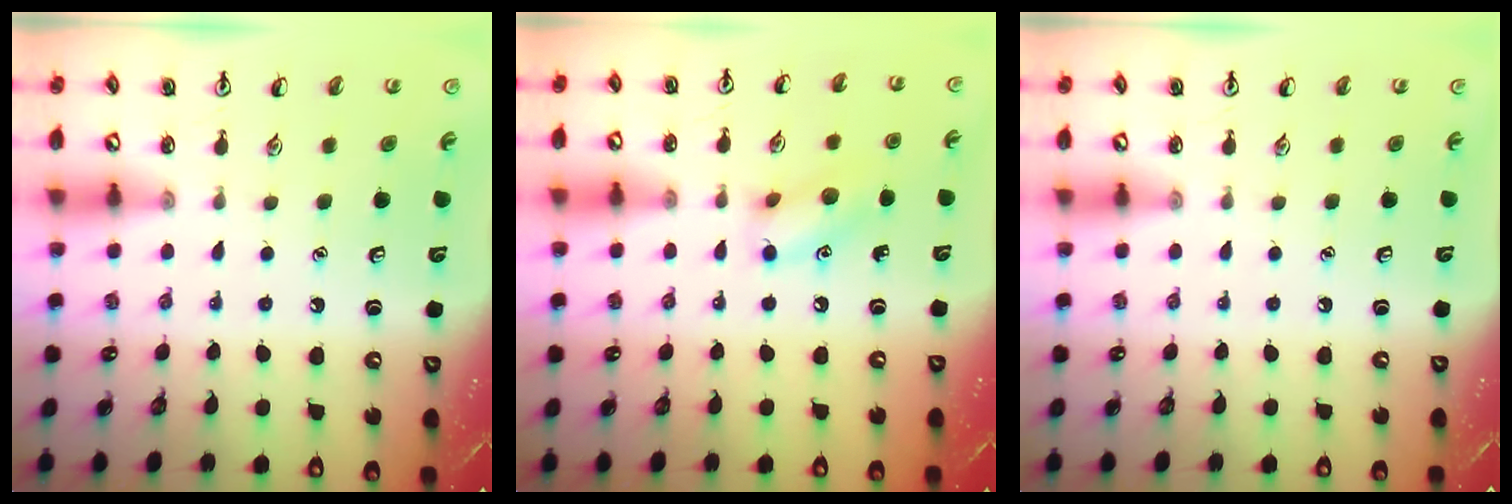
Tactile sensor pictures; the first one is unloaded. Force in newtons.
{"total": 9.6, "press": 9.6, "slide": 1.1}
{"total": 0.0}